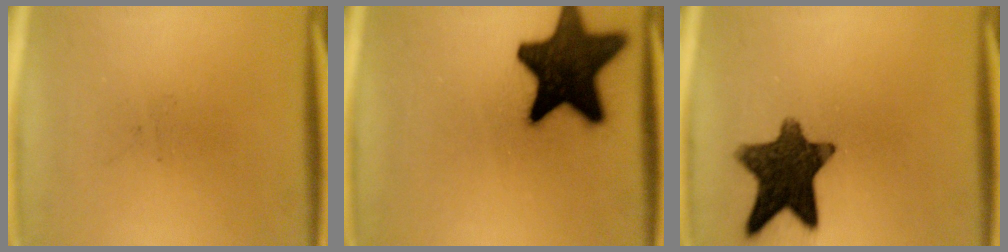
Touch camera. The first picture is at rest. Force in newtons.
{"total": 18.2}
{"total": 12.3}